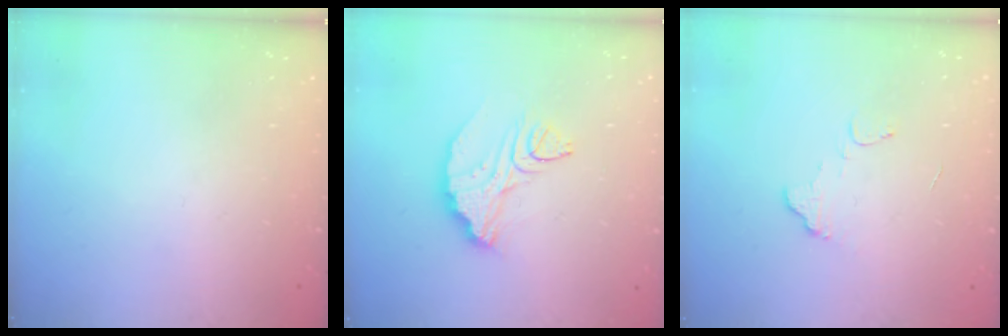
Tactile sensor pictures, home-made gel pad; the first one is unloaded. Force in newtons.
{"total": 9.3, "press": 9.3, "slide": 0.8}
{"total": 4.8, "press": 4.8, "slide": 0.3}